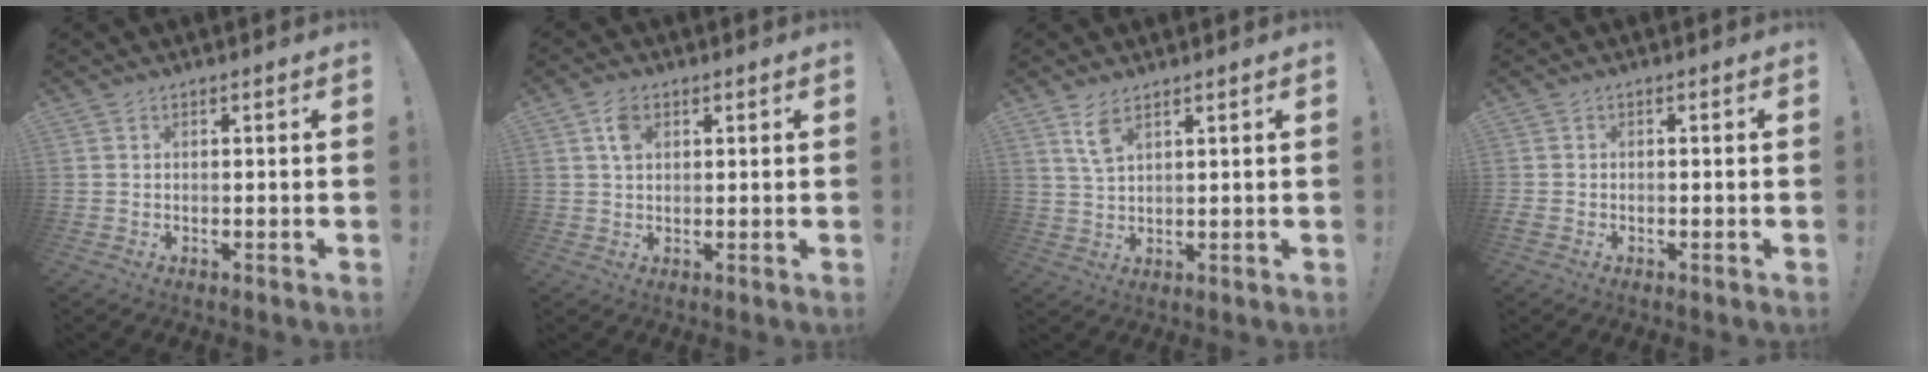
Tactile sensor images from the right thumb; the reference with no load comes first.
{"total": 4.6, "force": [1.8, 2.8, 3.2], "torque": [-0.054, 0.001, 0.032]}
{"total": 5.1, "force": [3.0, 1.9, 3.8], "torque": [-0.067, -0.008, 0.053]}
{"total": 0.7, "force": [-0.5, 0.5, 0.3], "torque": [-0.005, 0.002, -0.008]}